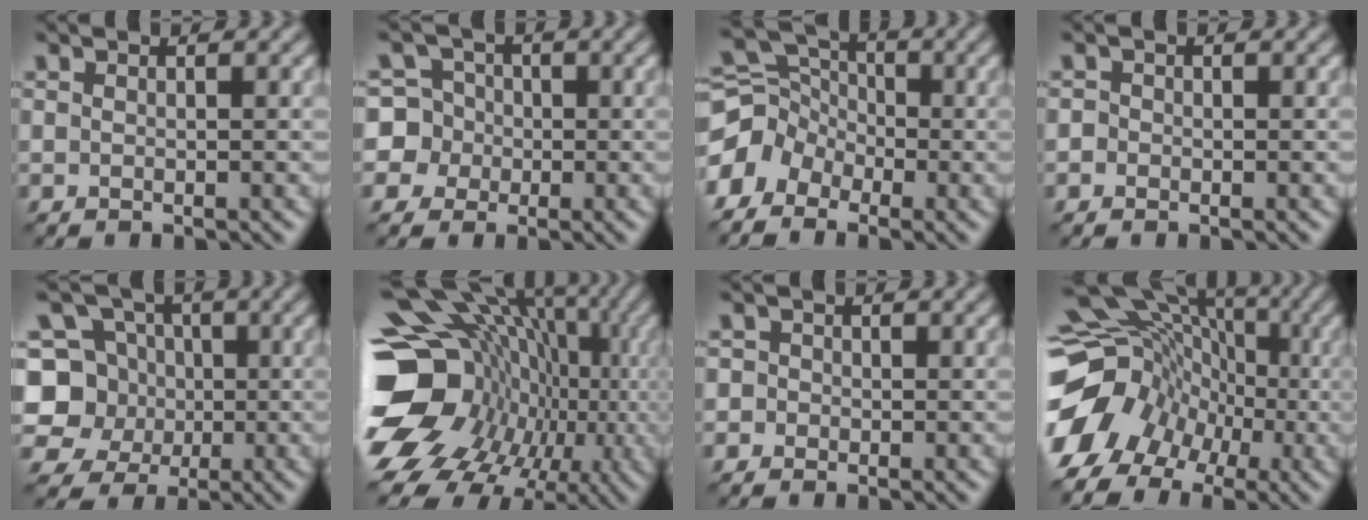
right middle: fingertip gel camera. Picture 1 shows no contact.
{"total": 5.8, "force": [-0.6, 5.7, 0.9], "torque": [-0.005, 0.029, -0.023]}
{"total": 5.3, "force": [-2.6, 4.0, 2.2], "torque": [-0.028, 0.007, -0.047]}
{"total": 0.9, "force": [-0.4, 0.8, 0.0], "torque": [0.015, 0.007, -0.013]}
{"total": 6.1, "force": [-0.3, 5.6, 2.4], "torque": [-0.045, 0.005, -0.027]}
{"total": 18.8, "force": [-3.5, 14.8, 11.2], "torque": [-0.178, -0.004, -0.035]}
{"total": 1.9, "force": [-0.2, 1.9, 0.1], "torque": [0.027, 0.022, -0.020]}
{"total": 15.0, "force": [-3.9, 12.4, 7.4], "torque": [-0.137, -0.004, -0.079]}